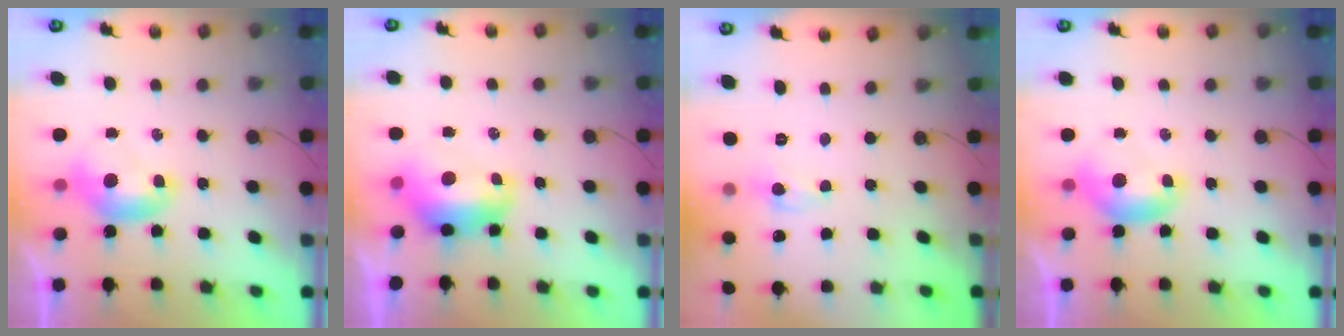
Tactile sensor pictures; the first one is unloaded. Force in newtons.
{"total": 2.7, "press": 2.5, "slide": 1.1}
{"total": 0.0}
{"total": 0.0}